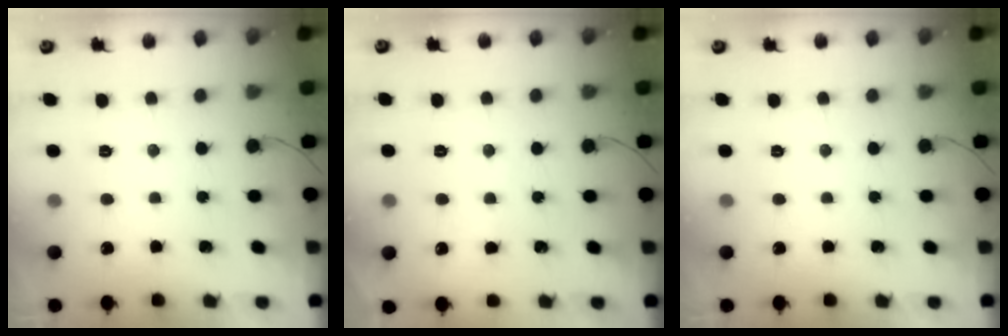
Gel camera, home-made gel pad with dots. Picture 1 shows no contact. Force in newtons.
{"total": 3.4, "press": 3.3, "slide": 0.6}
{"total": 0.0}